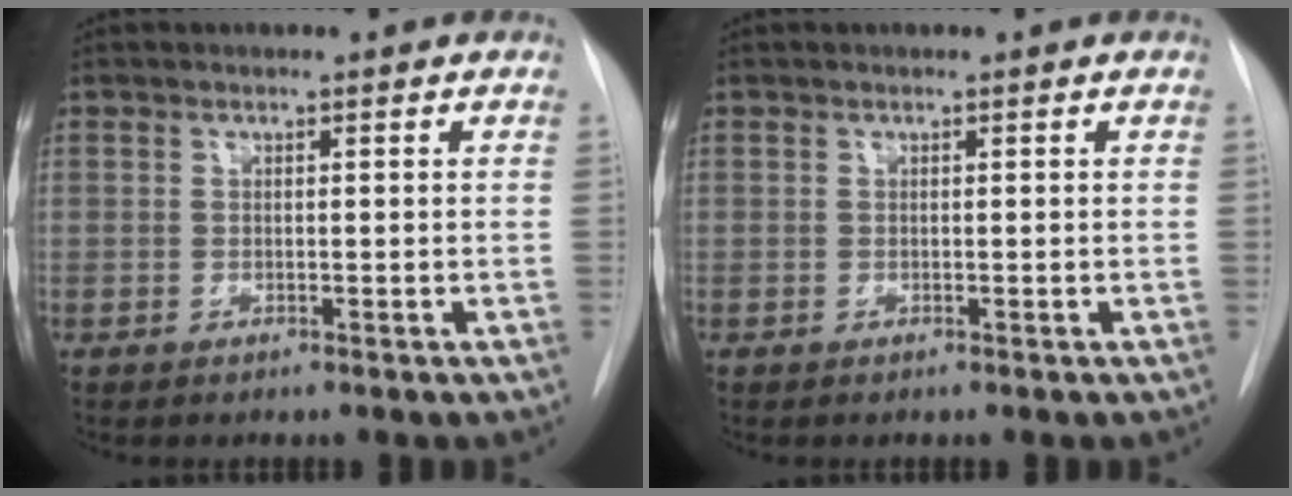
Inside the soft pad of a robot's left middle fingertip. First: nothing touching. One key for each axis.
{"total": 0.0}